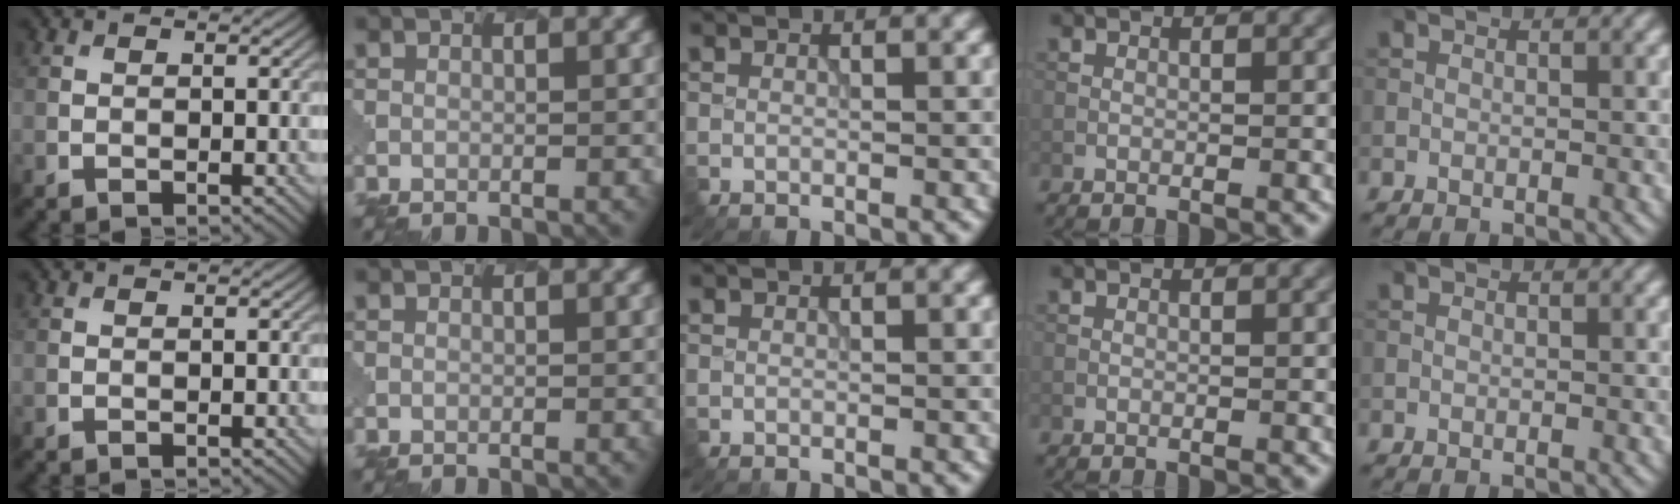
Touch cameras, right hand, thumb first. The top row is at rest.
{}